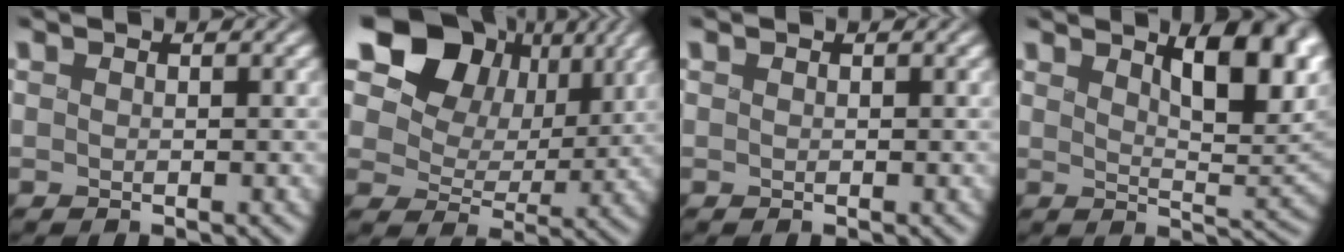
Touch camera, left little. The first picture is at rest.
{"total": 11.6, "force": [4.4, 8.3, 6.8], "torque": [-0.130, 0.013, 0.062]}
{"total": 0.0}
{"total": 7.1, "force": [3.2, 2.8, 5.7], "torque": [-0.085, -0.001, 0.047]}